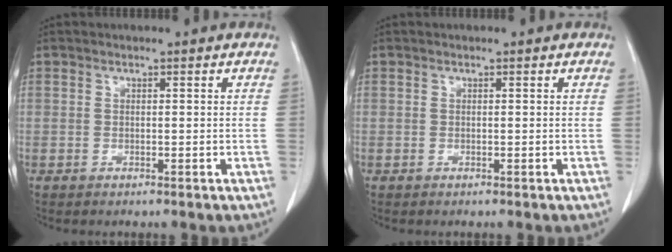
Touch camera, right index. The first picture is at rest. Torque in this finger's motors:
{"motor_torque": [0.00, 0.00, 0.00, 0.00]}